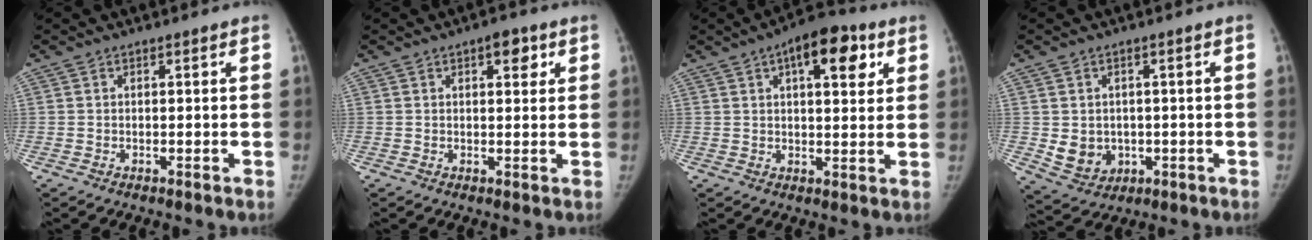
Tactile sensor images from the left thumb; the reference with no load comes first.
{"total": 4.1, "force": [2.0, 1.9, 3.0], "torque": [-0.025, -0.005, 0.024]}
{"total": 12.0, "force": [5.3, 5.2, 9.4], "torque": [-0.102, -0.003, 0.070]}
{"total": 7.0, "force": [-0.7, 6.1, 3.4], "torque": [-0.036, 0.000, 0.010]}